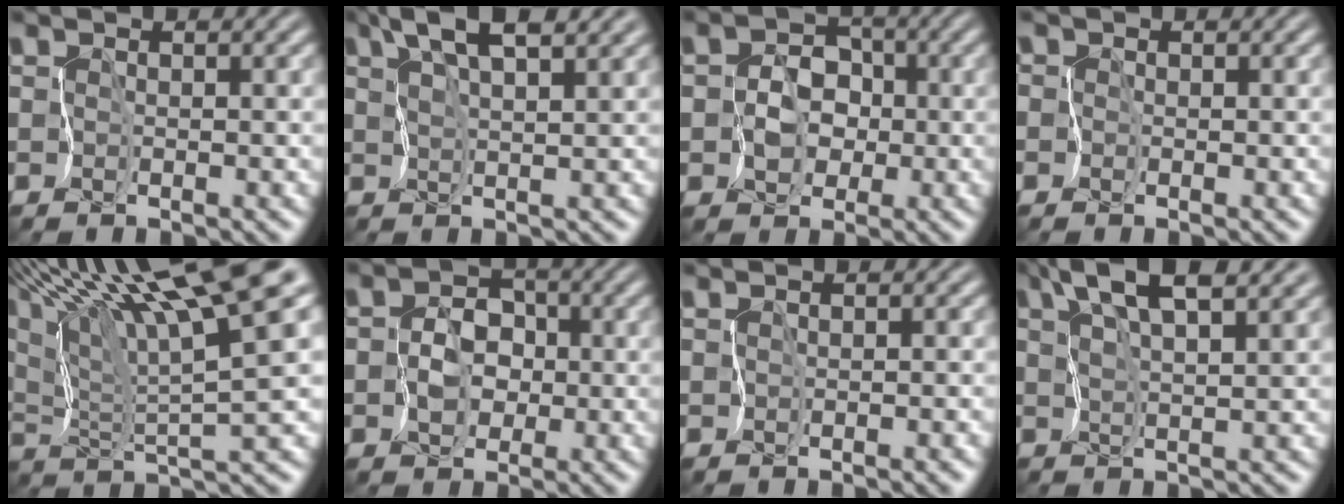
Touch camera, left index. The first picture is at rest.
{"total": 4.5, "force": [3.1, 0.7, 3.2], "torque": [-0.066, 0.009, 0.059]}
{"total": 3.3, "force": [-1.0, 2.8, 1.5], "torque": [-0.011, 0.001, -0.023]}
{"total": 0.8, "force": [0.0, 0.8, 0.0], "torque": [0.007, -0.001, -0.008]}
{"total": 15.8, "force": [8.9, 2.8, 12.7], "torque": [-0.216, 0.031, 0.152]}
{"total": 3.1, "force": [-0.8, 2.6, 1.5], "torque": [-0.015, -0.002, -0.017]}
{"total": 2.3, "force": [0.6, 1.1, 2.0], "torque": [-0.026, 0.013, 0.013]}
{"total": 5.5, "force": [3.8, 1.1, 3.9], "torque": [-0.081, 0.012, 0.070]}